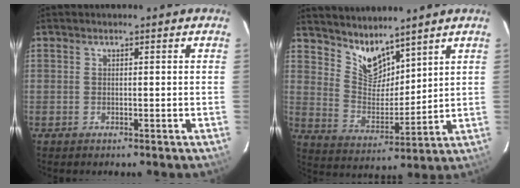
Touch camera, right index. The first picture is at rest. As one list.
[{"total": 8.7, "force": [7.5, 3.2, 3.1], "torque": [-0.055, -0.006, 0.151]}]